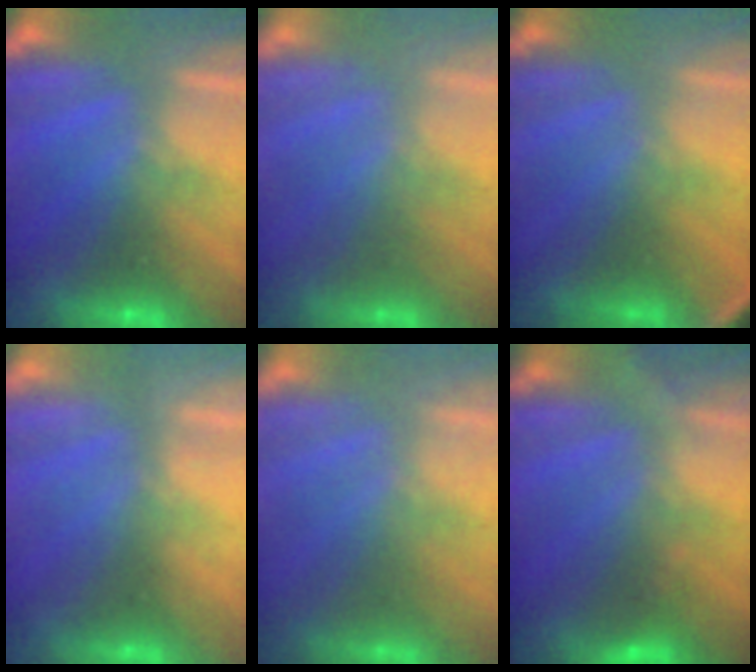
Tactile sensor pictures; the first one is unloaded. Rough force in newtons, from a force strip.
{"total": 2.1}
{"total": 3.0}
{"total": 2.2}
{"total": 2.2}
{"total": 2.9}